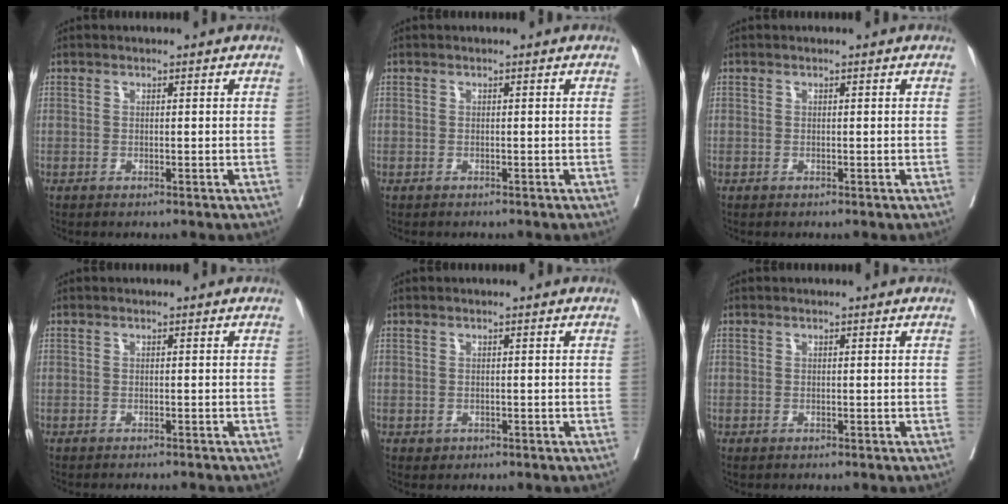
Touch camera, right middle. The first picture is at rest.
{"total": 0.7, "force": [-0.7, 0.3, 0.1], "torque": [-0.013, -0.001, -0.012]}
{"total": 0.0}
{"total": 3.1, "force": [-3.0, 0.1, 0.8], "torque": [-0.008, -0.009, -0.037]}
{"total": 0.8, "force": [-0.3, 0.7, 0.2], "torque": [-0.003, 0.002, 0.000]}
{"total": 0.0}